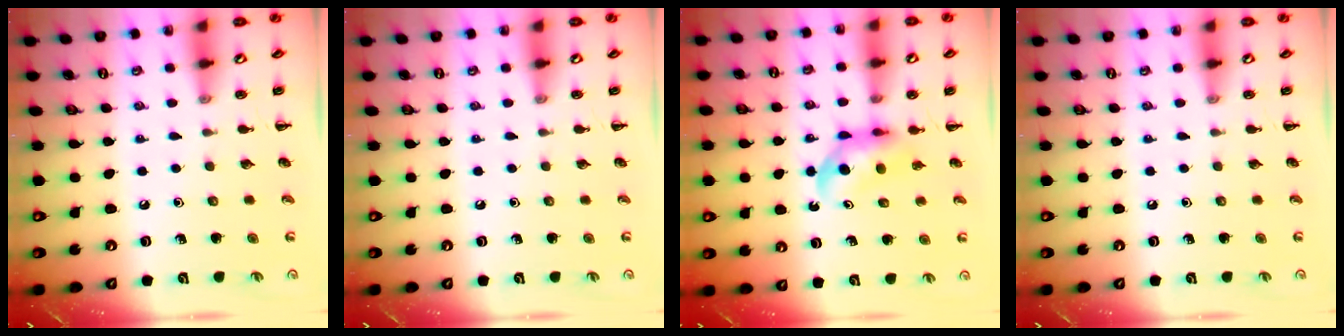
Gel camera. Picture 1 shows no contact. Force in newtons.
{"total": 0.0}
{"total": 5.0, "press": 4.9, "slide": 0.7}
{"total": 0.0}